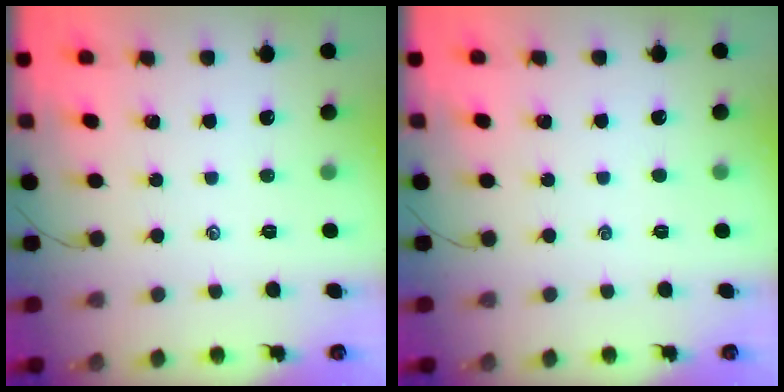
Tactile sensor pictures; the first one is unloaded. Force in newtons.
{"total": 0.0}